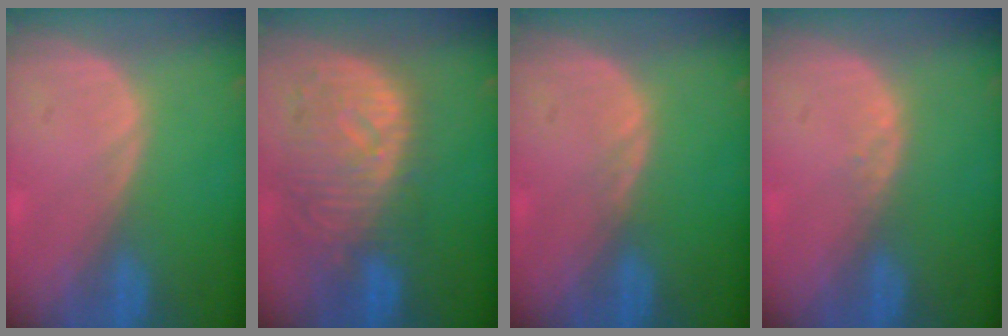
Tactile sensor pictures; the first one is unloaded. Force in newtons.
{"total": 11.1, "press": 9.7, "slide": 5.3}
{"total": 0.7, "press": 0.7, "slide": 0.2}
{"total": 1.1, "press": 0.8, "slide": 0.7}